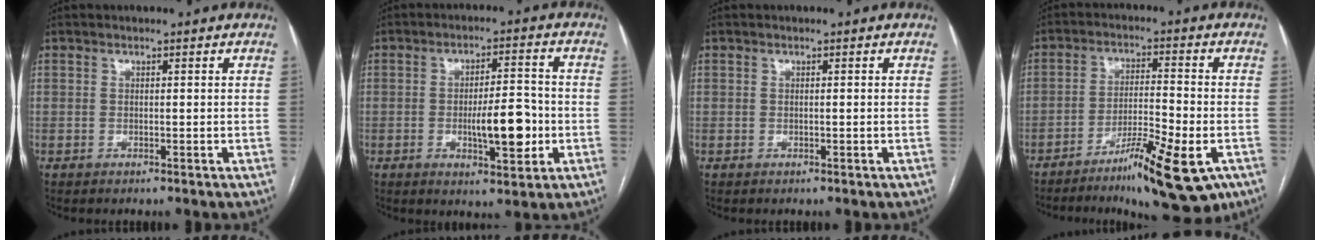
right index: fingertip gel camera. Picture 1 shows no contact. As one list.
[{"total": 8.7, "force": [-1.9, 2.4, 8.2], "torque": [-0.127, 0.004, -0.026]}, {"total": 0.0}, {"total": 12.5, "force": [-7.4, 1.8, 9.9], "torque": [-0.142, -0.013, -0.114]}]